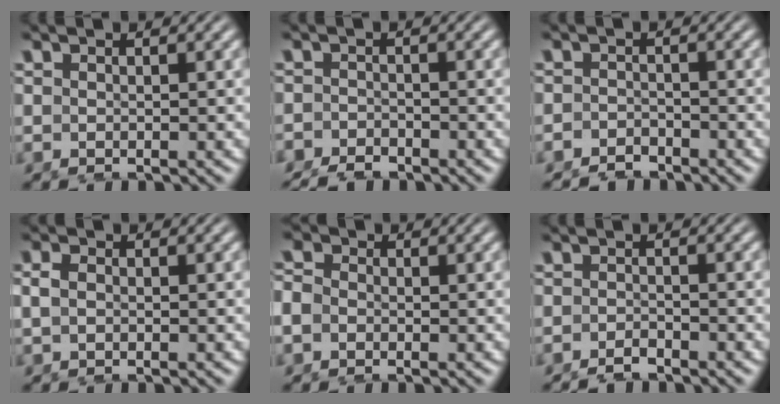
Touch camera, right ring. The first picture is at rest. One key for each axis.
{"total": 2.3, "fx": -2.3, "fy": 0.4, "fz": -0.4, "tx": 0.007, "ty": -0.013, "tz": -0.037}
{"total": 2.5, "fx": -2.4, "fy": 0.2, "fz": -0.6, "tx": 0.010, "ty": -0.014, "tz": -0.038}
{"total": 1.1, "fx": 0.1, "fy": 0.6, "fz": 0.9, "tx": -0.021, "ty": 0.003, "tz": -0.001}
{"total": 2.7, "fx": -0.3, "fy": 2.6, "fz": 0.8, "tx": -0.024, "ty": -0.005, "tz": -0.014}
{"total": 1.8, "fx": -1.7, "fy": -0.2, "fz": -0.1, "tx": 0.004, "ty": -0.003, "tz": -0.032}